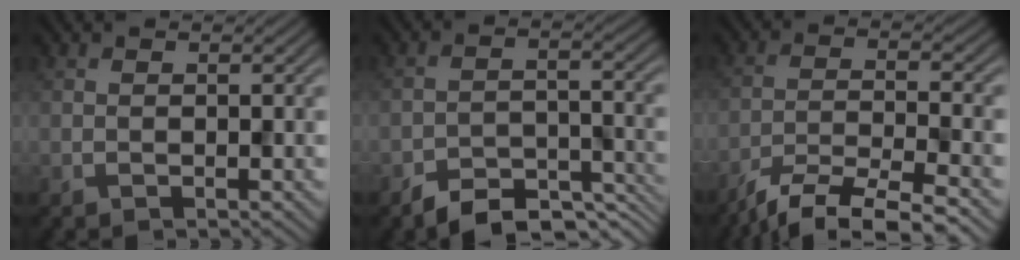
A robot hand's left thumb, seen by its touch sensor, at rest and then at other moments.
{"total": 6.6, "force": [-5.5, 2.3, 2.8], "torque": [-0.041, -0.005, -0.094]}
{"total": 9.8, "force": [-7.8, 1.8, 5.5], "torque": [-0.099, -0.003, -0.137]}